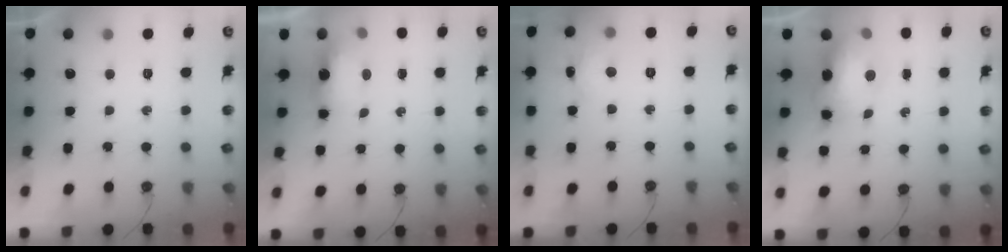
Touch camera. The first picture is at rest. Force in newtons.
{"total": 6.3, "press": 6.3, "slide": 0.4}
{"total": 4.7, "press": 4.6, "slide": 0.5}
{"total": 11.8, "press": 11.7, "slide": 1.0}